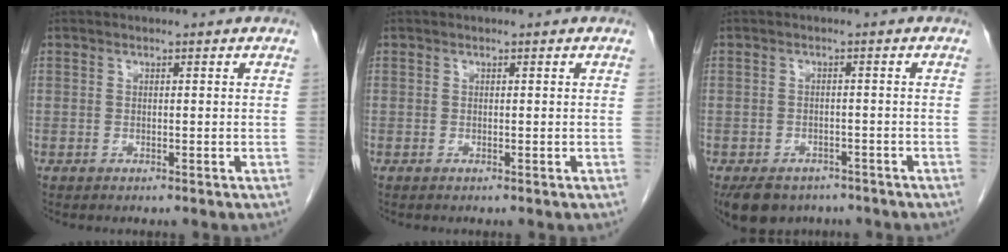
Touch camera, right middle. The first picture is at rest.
{"total": 0.0}
{"total": 7.4, "force": [-5.7, 4.2, 2.2], "torque": [-0.037, -0.002, -0.079]}